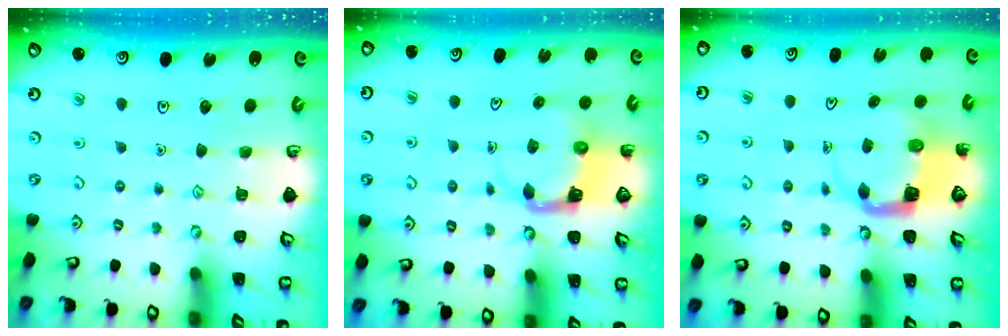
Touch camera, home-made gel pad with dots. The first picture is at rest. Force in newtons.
{"total": 3.9, "press": 3.9, "slide": 0.6}
{"total": 4.3, "press": 4.3, "slide": 0.3}